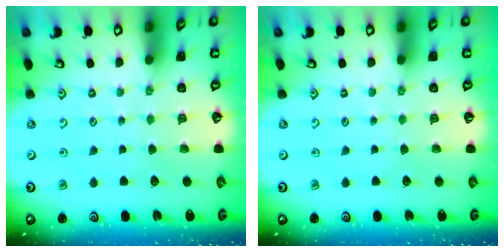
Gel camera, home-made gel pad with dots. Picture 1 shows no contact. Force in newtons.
{"total": 0.0}